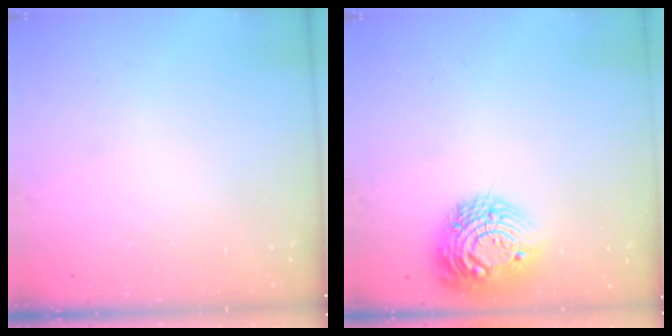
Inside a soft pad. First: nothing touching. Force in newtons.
{"total": 15.8, "press": 15.8, "slide": 1.1}